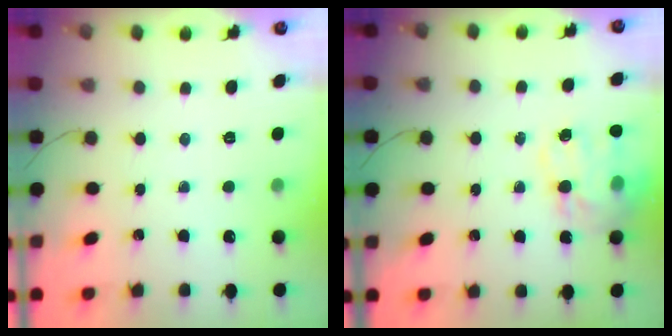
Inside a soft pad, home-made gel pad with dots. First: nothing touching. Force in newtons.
{"total": 16.4, "press": 16.0, "slide": 3.5}